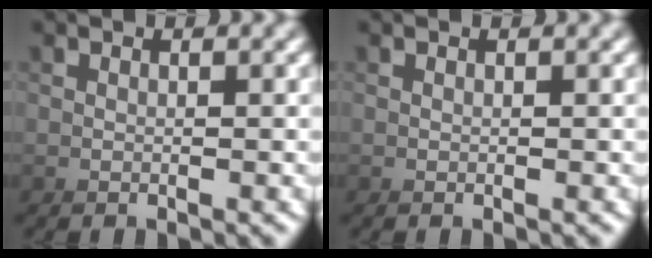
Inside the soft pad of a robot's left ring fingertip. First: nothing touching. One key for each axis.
{"total": 0.0}